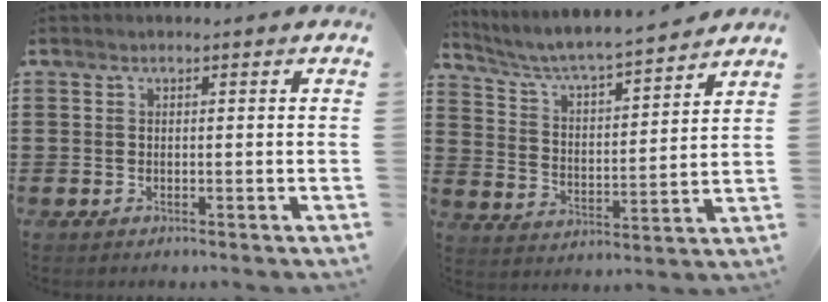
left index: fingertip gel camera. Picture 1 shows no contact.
{"total": 4.9, "force": [4.6, 0.1, 1.8], "torque": [-0.057, -0.036, 0.070]}